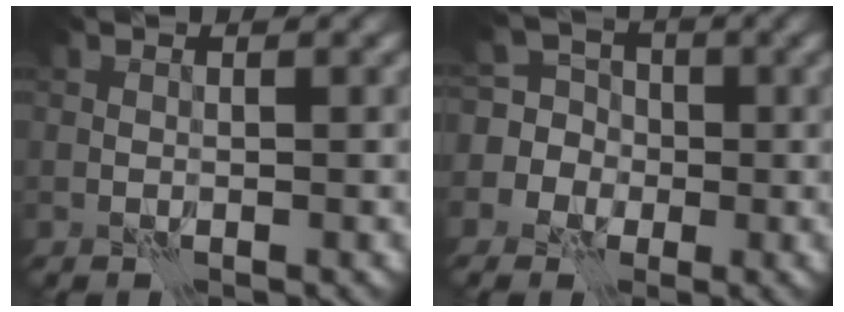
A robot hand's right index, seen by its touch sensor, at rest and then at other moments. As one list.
[{"total": 9.0, "force": [-0.6, 8.7, 2.4], "torque": [-0.068, 0.033, -0.049]}]